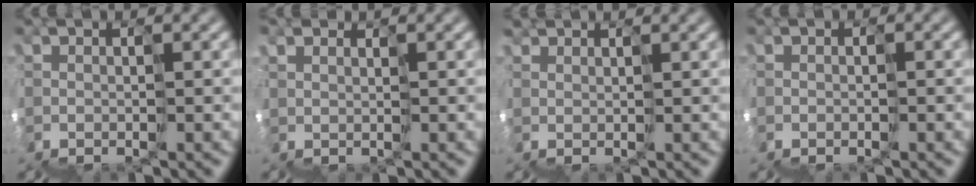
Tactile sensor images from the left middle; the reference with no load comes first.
{"total": 2.6, "force": [0.9, -0.8, -2.3], "torque": [0.019, 0.015, 0.016]}
{"total": 1.5, "force": [1.5, -0.1, -0.5], "torque": [0.018, 0.019, 0.024]}
{"total": 1.1, "force": [-0.7, 0.6, 0.5], "torque": [-0.018, -0.006, -0.004]}